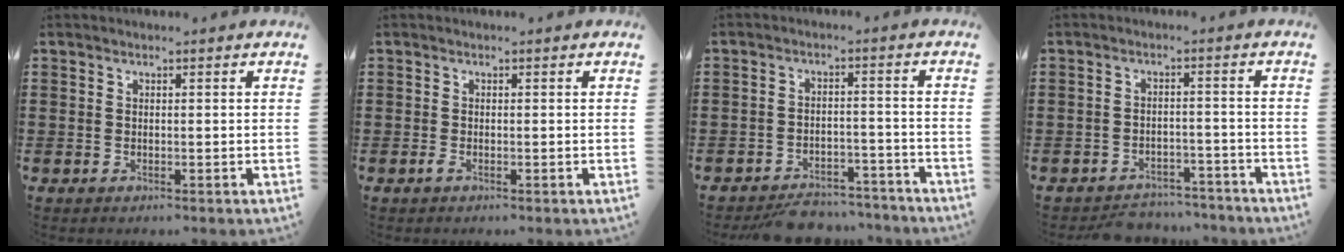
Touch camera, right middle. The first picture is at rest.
{"total": 0.6, "force": [-0.4, 0.1, 0.5], "torque": [-0.011, -0.003, -0.006]}
{"total": 4.8, "force": [-4.7, 0.9, 0.8], "torque": [-0.013, 0.012, -0.095]}
{"total": 3.5, "force": [-3.4, 0.7, 0.2], "torque": [-0.008, 0.005, -0.073]}